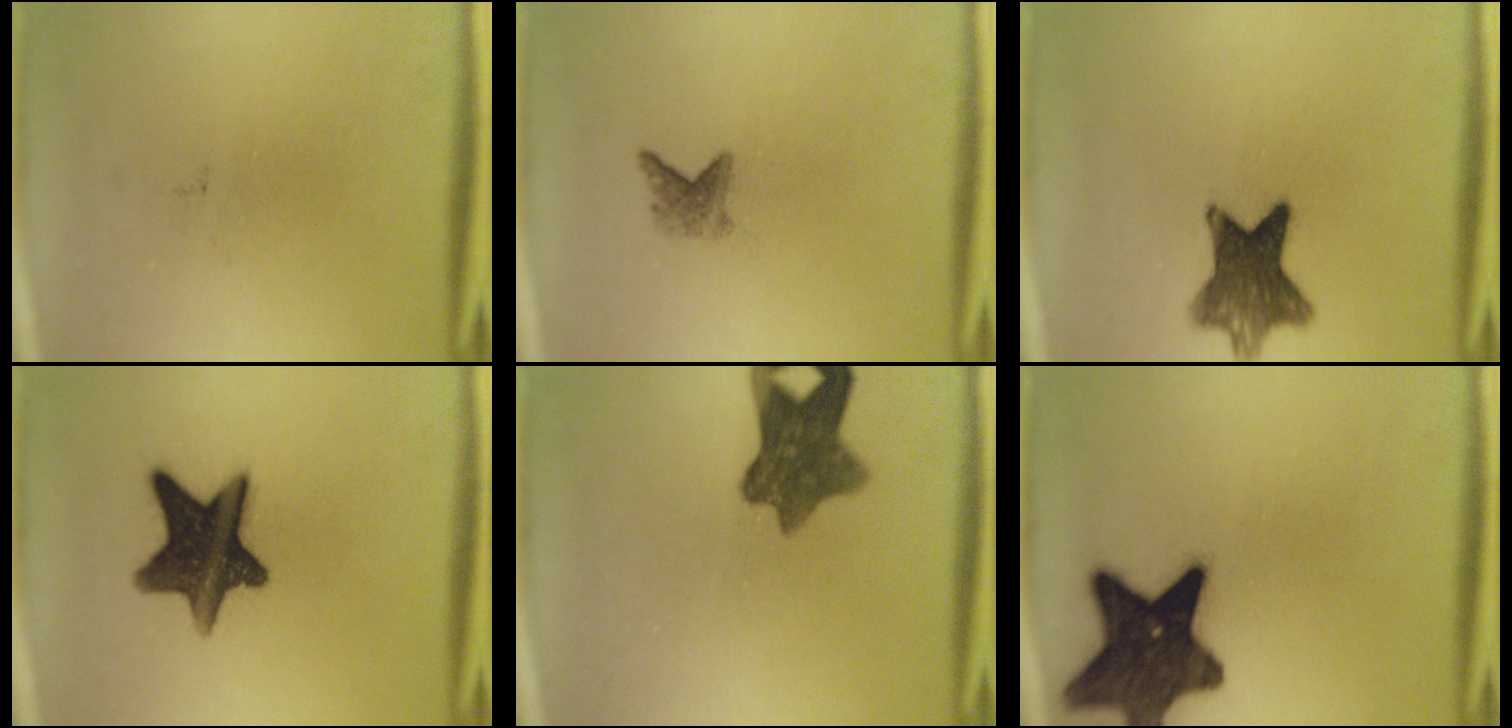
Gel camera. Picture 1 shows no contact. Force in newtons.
{"total": 2.1}
{"total": 9.9}
{"total": 14.3}
{"total": 9.1}
{"total": 15.7}